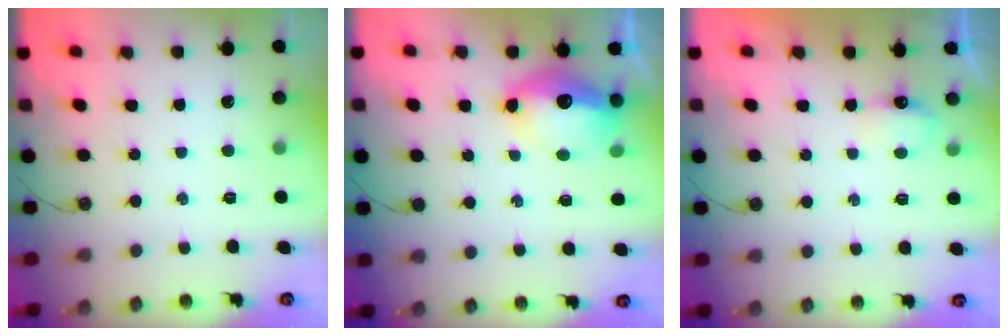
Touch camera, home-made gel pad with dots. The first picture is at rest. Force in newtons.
{"total": 11.1, "press": 11.0, "slide": 1.1}
{"total": 4.8, "press": 4.7, "slide": 0.7}